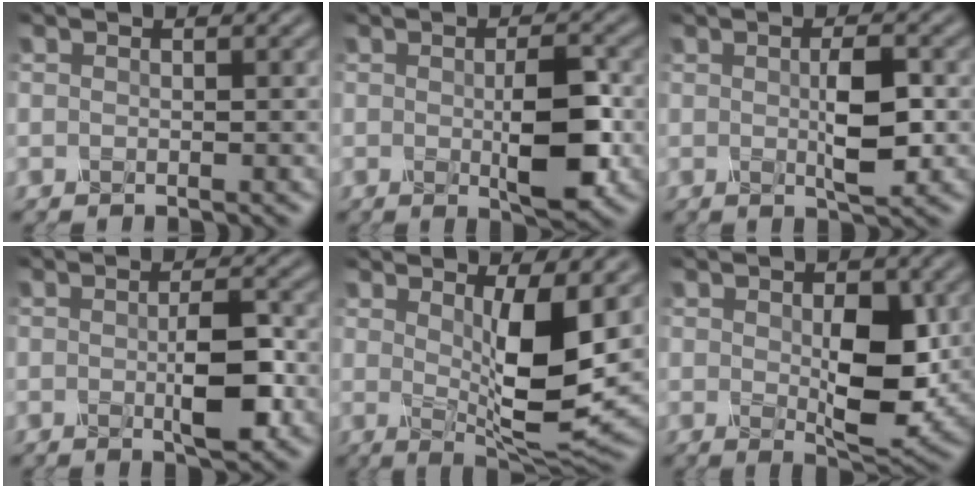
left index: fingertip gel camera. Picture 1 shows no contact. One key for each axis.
{"total": 5.0, "fx": -0.7, "fy": 1.3, "fz": 4.7, "tx": -0.086, "ty": 0.000, "tz": -0.009}
{"total": 3.3, "fx": 0.1, "fy": 0.6, "fz": 3.2, "tx": -0.063, "ty": 0.003, "tz": 0.004}
{"total": 4.1, "fx": -0.8, "fy": 1.0, "fz": 3.9, "tx": -0.074, "ty": 0.003, "tz": -0.012}
{"total": 6.8, "fx": 0.8, "fy": 1.5, "fz": 6.6, "tx": -0.107, "ty": -0.010, "tz": 0.023}
{"total": 5.6, "fx": 0.0, "fy": 2.5, "fz": 5.0, "tx": -0.082, "ty": -0.002, "tz": 0.009}